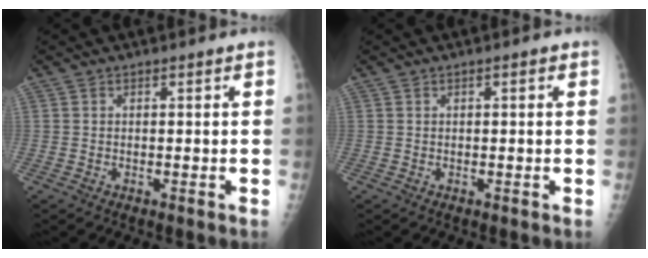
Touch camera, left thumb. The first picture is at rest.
{"total": 0.9, "force": [0.3, 0.3, 0.8], "torque": [-0.014, 0.002, 0.003]}